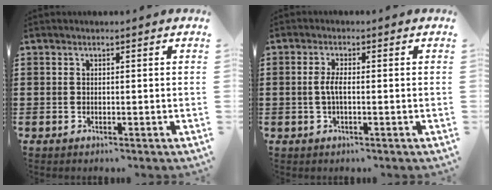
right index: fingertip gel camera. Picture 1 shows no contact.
{"total": 2.6, "force": [-0.3, 0.6, 2.5], "torque": [-0.061, -0.004, -0.012]}